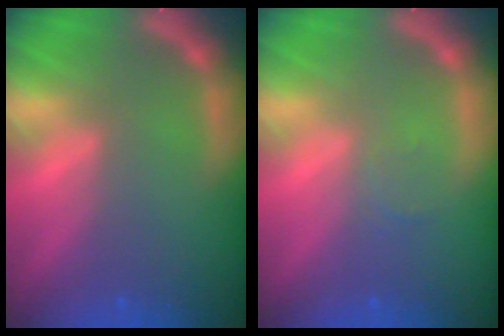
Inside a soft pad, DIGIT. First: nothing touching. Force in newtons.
{"total": 1.0}